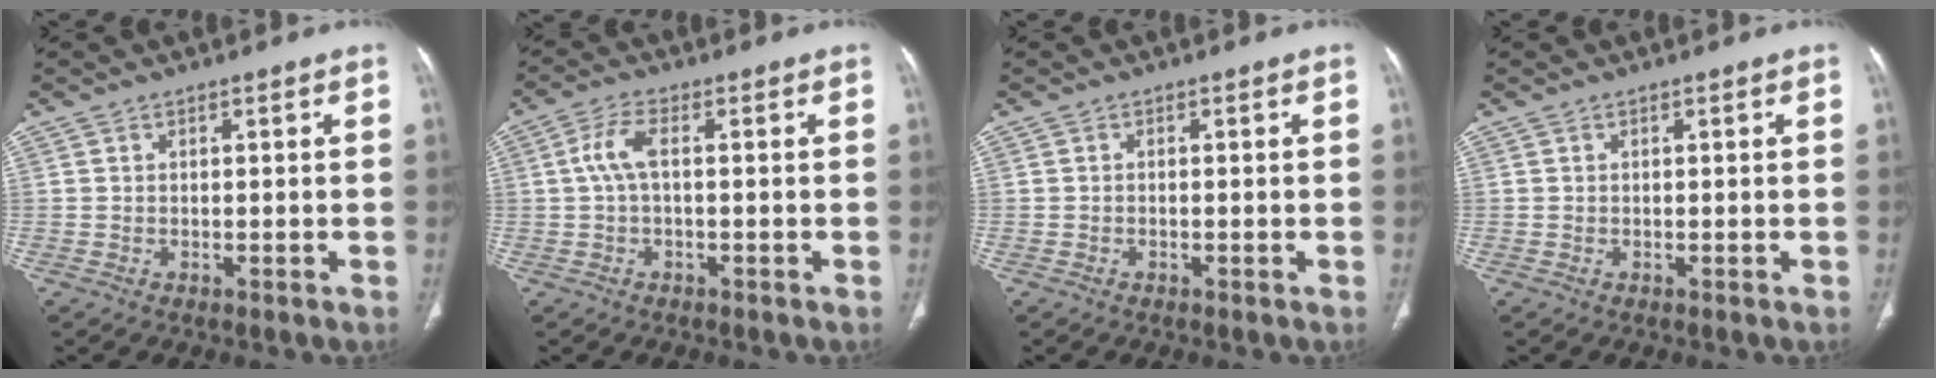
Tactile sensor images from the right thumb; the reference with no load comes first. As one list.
[{"total": 4.4, "force": [0.2, 1.6, 4.1], "torque": [-0.100, 0.011, 0.000]}, {"total": 0.0}, {"total": 0.0}]